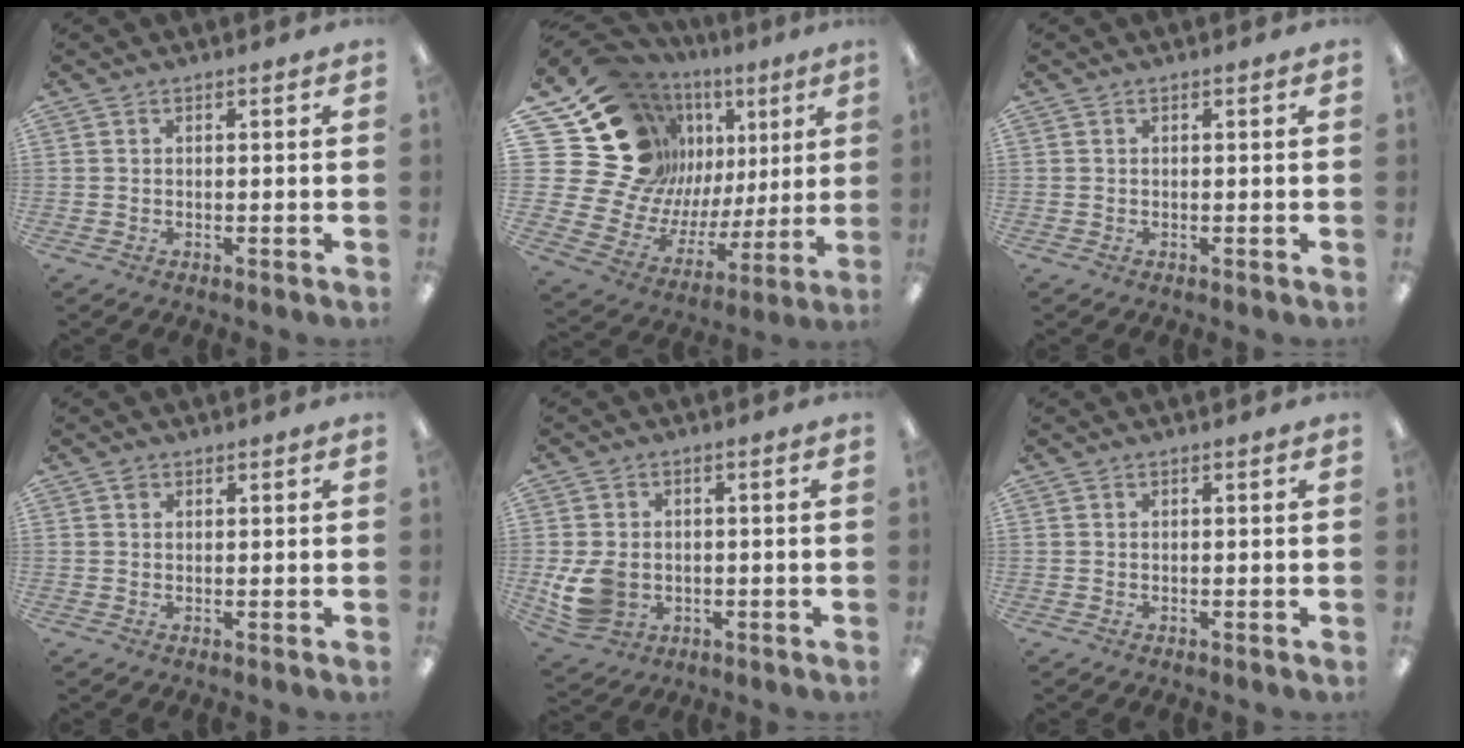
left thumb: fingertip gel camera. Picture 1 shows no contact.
{"total": 25.8, "force": [11.5, 19.6, 12.1], "torque": [-0.257, -0.098, 0.255]}
{"total": 0.0}
{"total": 1.0, "force": [0.6, 0.7, 0.3], "torque": [-0.006, 0.003, 0.011]}
{"total": 8.9, "force": [-1.1, 7.2, 5.1], "torque": [-0.119, 0.007, -0.017]}
{"total": 0.0}